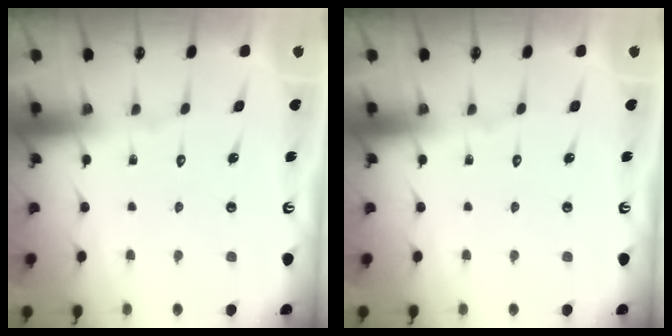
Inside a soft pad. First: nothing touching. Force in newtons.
{"total": 0.0}